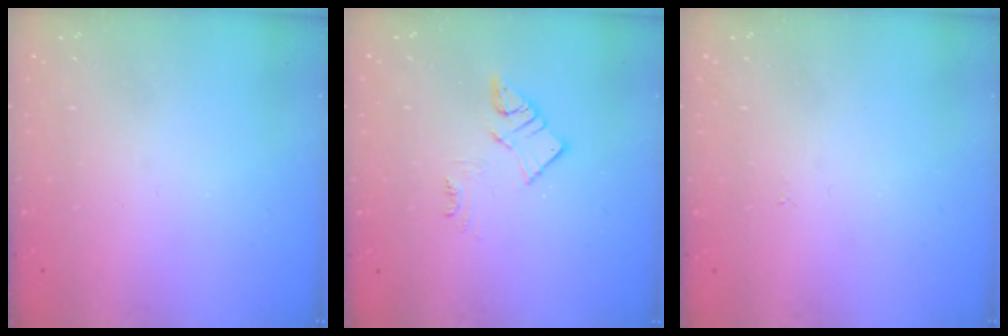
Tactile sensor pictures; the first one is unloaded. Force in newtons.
{"total": 6.9, "press": 6.8, "slide": 0.3}
{"total": 3.1, "press": 3.1, "slide": 0.4}